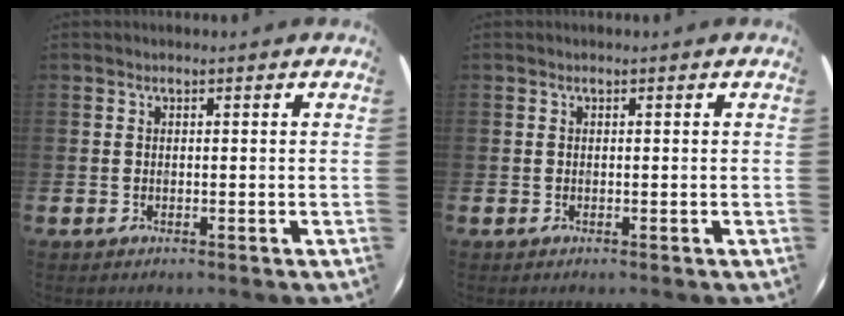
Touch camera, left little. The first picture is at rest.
{"total": 0.0}